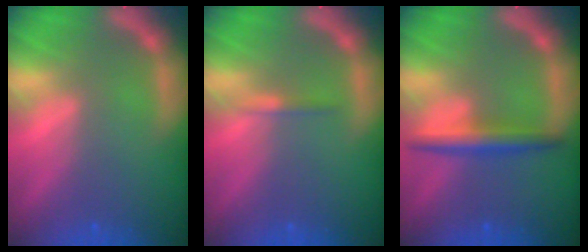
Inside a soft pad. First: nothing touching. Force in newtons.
{"total": 0.9}
{"total": 3.5}